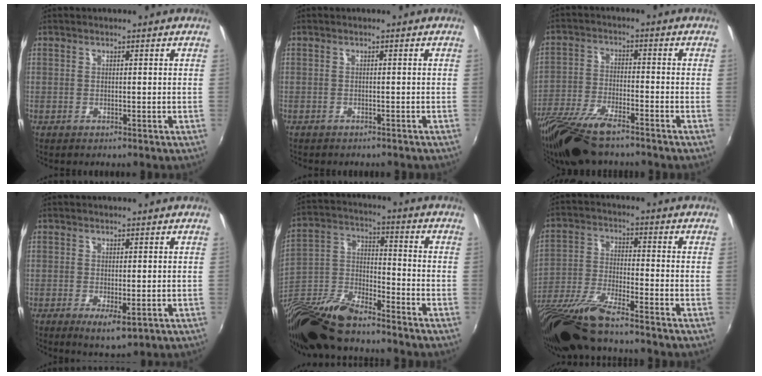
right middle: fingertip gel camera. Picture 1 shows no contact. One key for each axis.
{"total": 1.8, "fx": -1.7, "fy": 0.4, "fz": 0.6, "tx": -0.016, "ty": -0.009, "tz": -0.021}
{"total": 14.1, "fx": -11.3, "fy": 3.5, "fz": 7.7, "tx": -0.174, "ty": -0.035, "tz": -0.212}
{"total": 3.8, "fx": -1.1, "fy": 1.2, "fz": 3.4, "tx": -0.061, "ty": -0.016, "tz": -0.011}
{"total": 16.9, "fx": -12.8, "fy": 5.4, "fz": 9.7, "tx": -0.226, "ty": -0.025, "tz": -0.250}
{"total": 15.3, "fx": -12.6, "fy": 1.0, "fz": 8.6, "tx": -0.181, "ty": -0.045, "tz": -0.241}